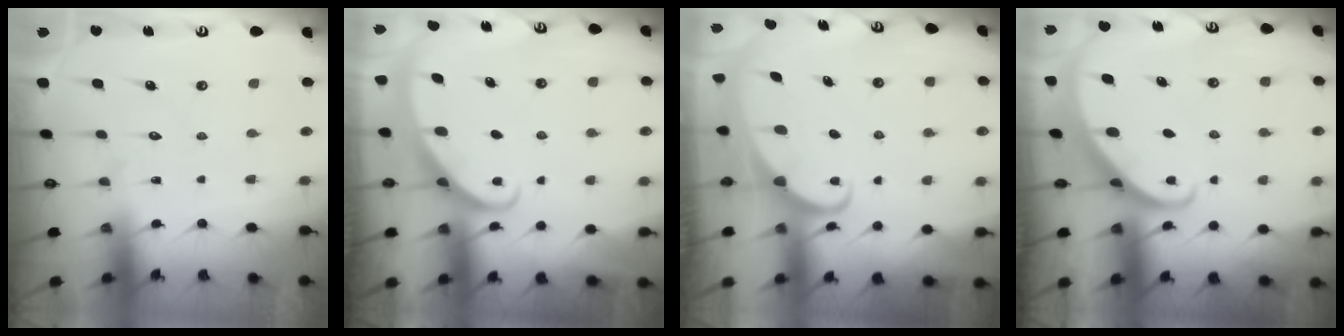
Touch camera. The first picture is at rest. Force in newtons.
{"total": 2.6, "press": 2.6, "slide": 0.3}
{"total": 1.9, "press": 1.9, "slide": 0.2}
{"total": 2.5, "press": 2.5, "slide": 0.2}